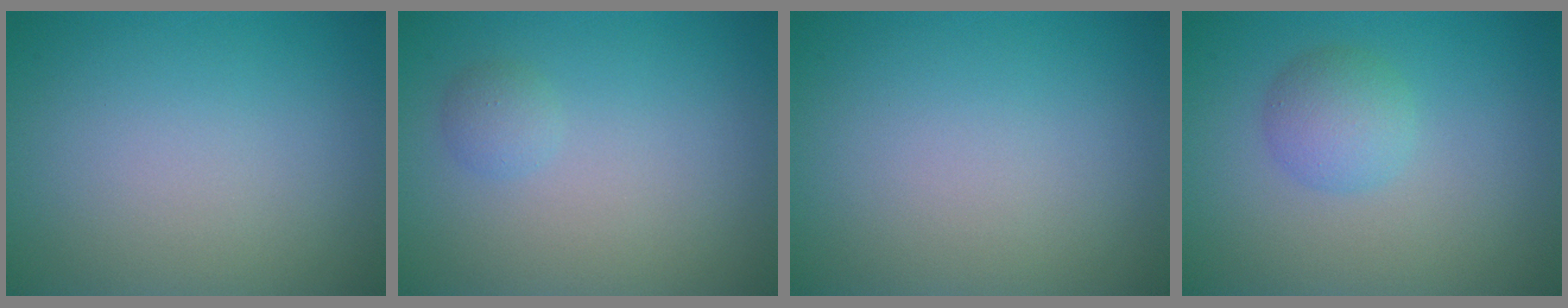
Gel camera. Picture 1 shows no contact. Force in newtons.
{"total": 1.1, "press": 1.1, "slide": 0.1}
{"total": 0.0}
{"total": 2.6, "press": 2.6, "slide": 0.1}